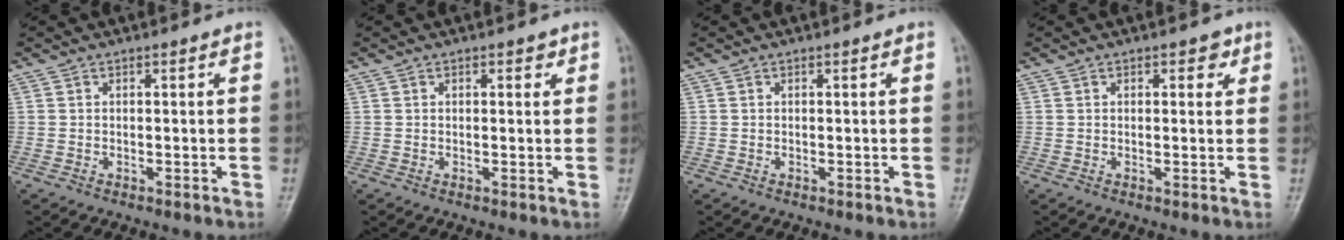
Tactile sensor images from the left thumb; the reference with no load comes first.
{"total": 1.6, "force": [0.8, 0.8, 1.1], "torque": [-0.006, -0.001, 0.008]}
{"total": 0.0}
{"total": 2.4, "force": [1.1, 1.4, 1.6], "torque": [-0.003, -0.001, 0.010]}